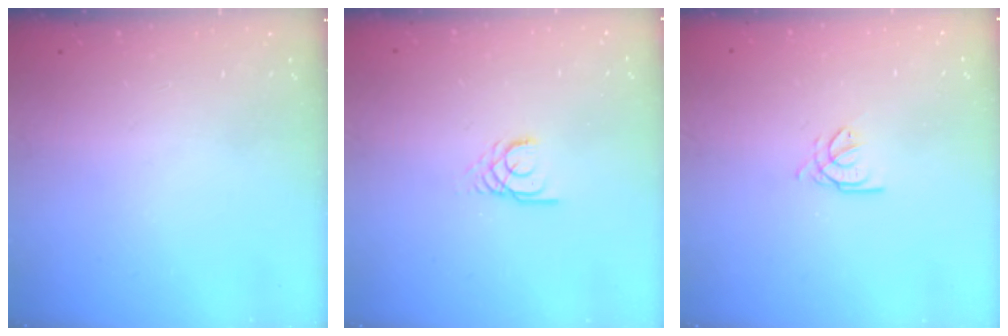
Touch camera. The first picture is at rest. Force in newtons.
{"total": 2.2, "press": 2.2, "slide": 0.2}
{"total": 2.6, "press": 2.6, "slide": 0.1}